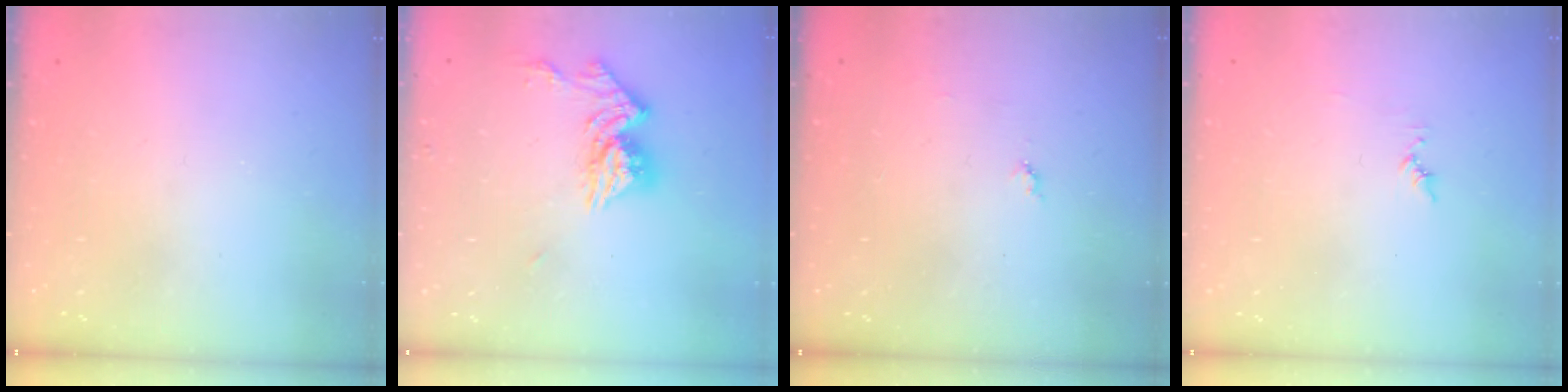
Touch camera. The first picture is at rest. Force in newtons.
{"total": 11.7, "press": 11.7, "slide": 0.8}
{"total": 3.9, "press": 3.9, "slide": 0.4}
{"total": 4.4, "press": 4.4, "slide": 0.4}